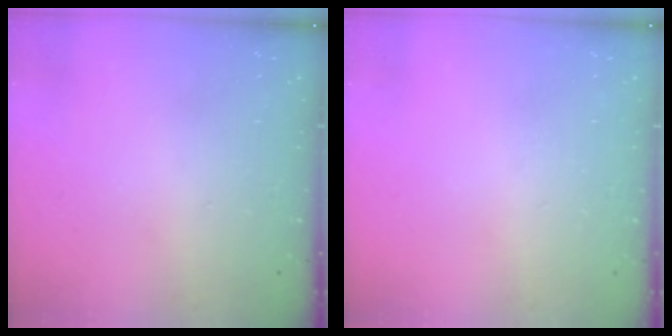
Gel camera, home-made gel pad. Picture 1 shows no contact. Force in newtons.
{"total": 0.0}